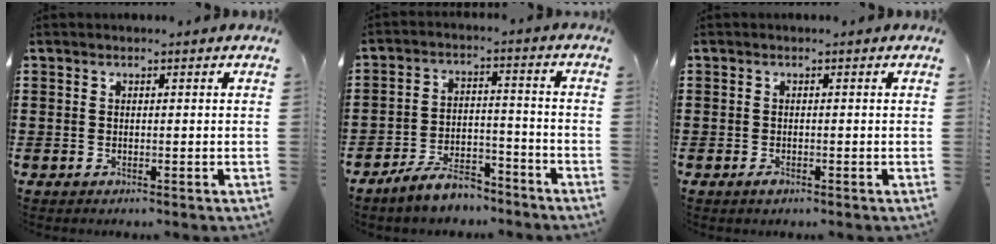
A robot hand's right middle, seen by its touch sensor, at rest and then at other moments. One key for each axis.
{"total": 6.8, "fx": -6.1, "fy": 1.7, "fz": 2.5, "tx": -0.049, "ty": 0.008, "tz": -0.115}
{"total": 0.7, "fx": -0.5, "fy": 0.3, "fz": 0.3, "tx": -0.009, "ty": -0.005, "tz": -0.009}